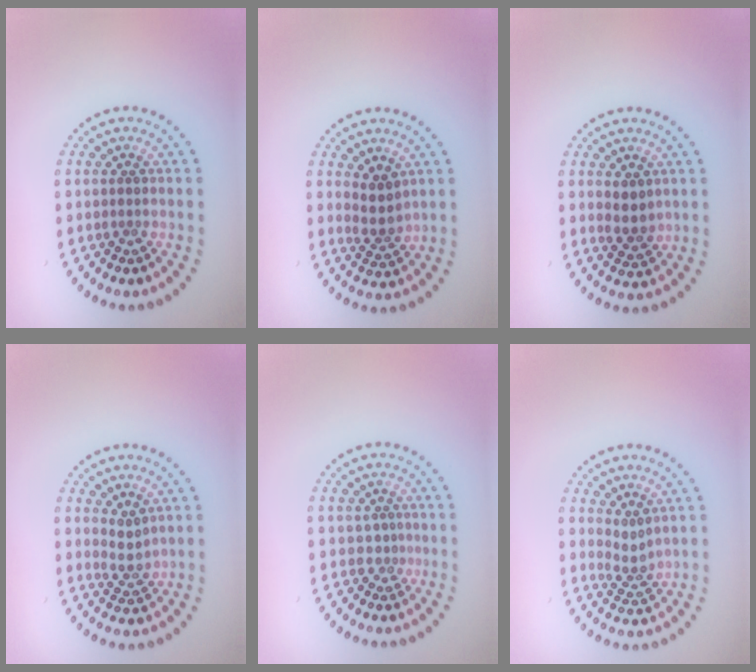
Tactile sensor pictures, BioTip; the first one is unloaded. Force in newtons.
{"total": 2.3, "press": 1.8, "slide": 1.3}
{"total": 2.2, "press": 2.1, "slide": 0.6}
{"total": 1.9, "press": 1.4, "slide": 1.2}
{"total": 1.1, "press": 0.3, "slide": 1.0}
{"total": 1.9, "press": 1.3, "slide": 1.5}